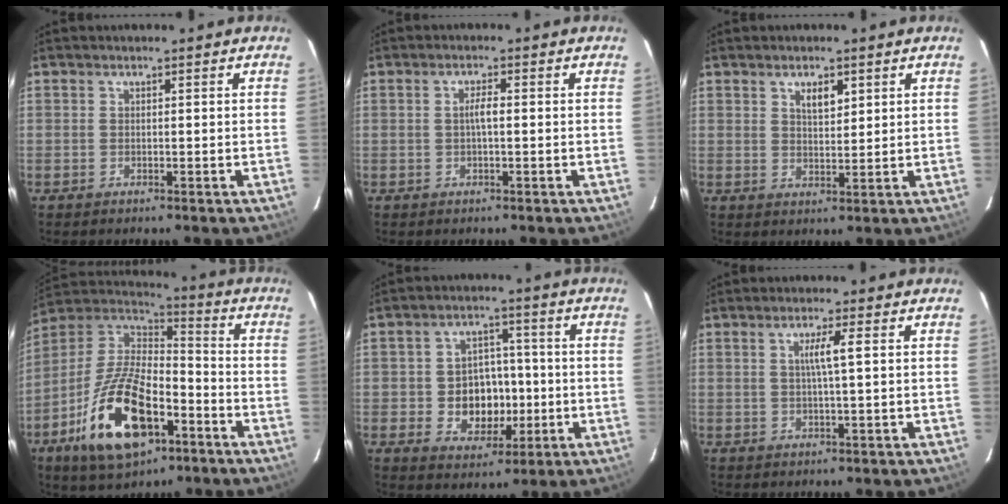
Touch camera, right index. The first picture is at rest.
{"total": 2.0, "force": [0.0, 0.3, 2.0], "torque": [-0.038, 0.004, -0.002]}
{"total": 3.7, "force": [1.9, 1.6, 2.7], "torque": [-0.042, 0.003, 0.034]}
{"total": 21.8, "force": [-9.8, 10.5, 16.4], "torque": [-0.334, -0.014, -0.169]}
{"total": 9.5, "force": [-1.7, 7.9, 5.1], "torque": [-0.108, 0.011, -0.010]}
{"total": 3.3, "force": [0.6, -0.5, 3.2], "torque": [-0.059, 0.000, 0.011]}